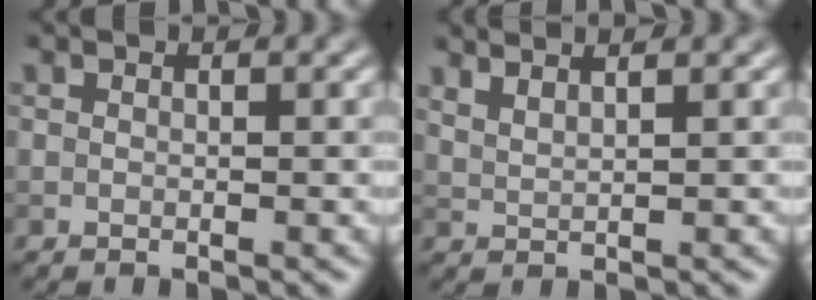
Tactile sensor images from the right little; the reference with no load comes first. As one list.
[{"total": 3.0, "force": [2.3, 1.0, 1.6], "torque": [-0.007, 0.012, 0.016]}]